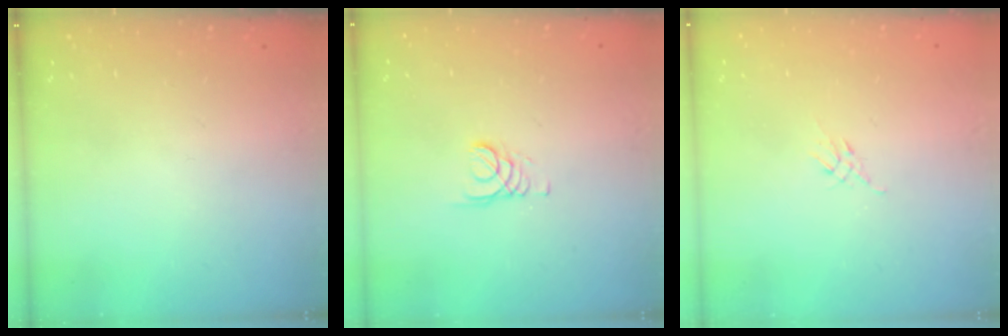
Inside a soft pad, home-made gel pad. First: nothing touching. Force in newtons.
{"total": 1.6, "press": 1.6, "slide": 0.2}
{"total": 2.6, "press": 2.5, "slide": 0.7}